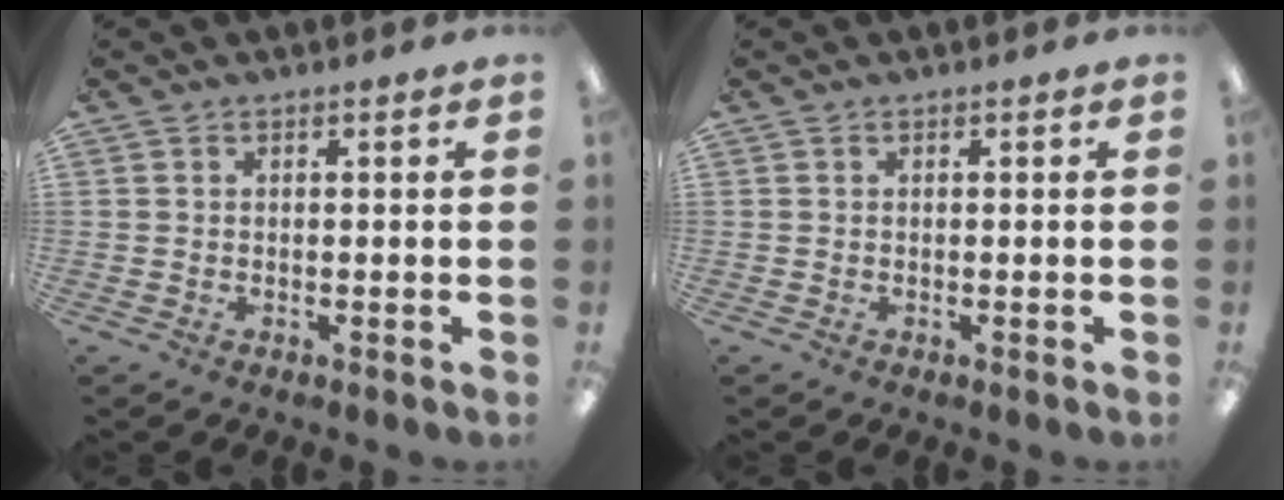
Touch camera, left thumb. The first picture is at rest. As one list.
[{"total": 0.0}]